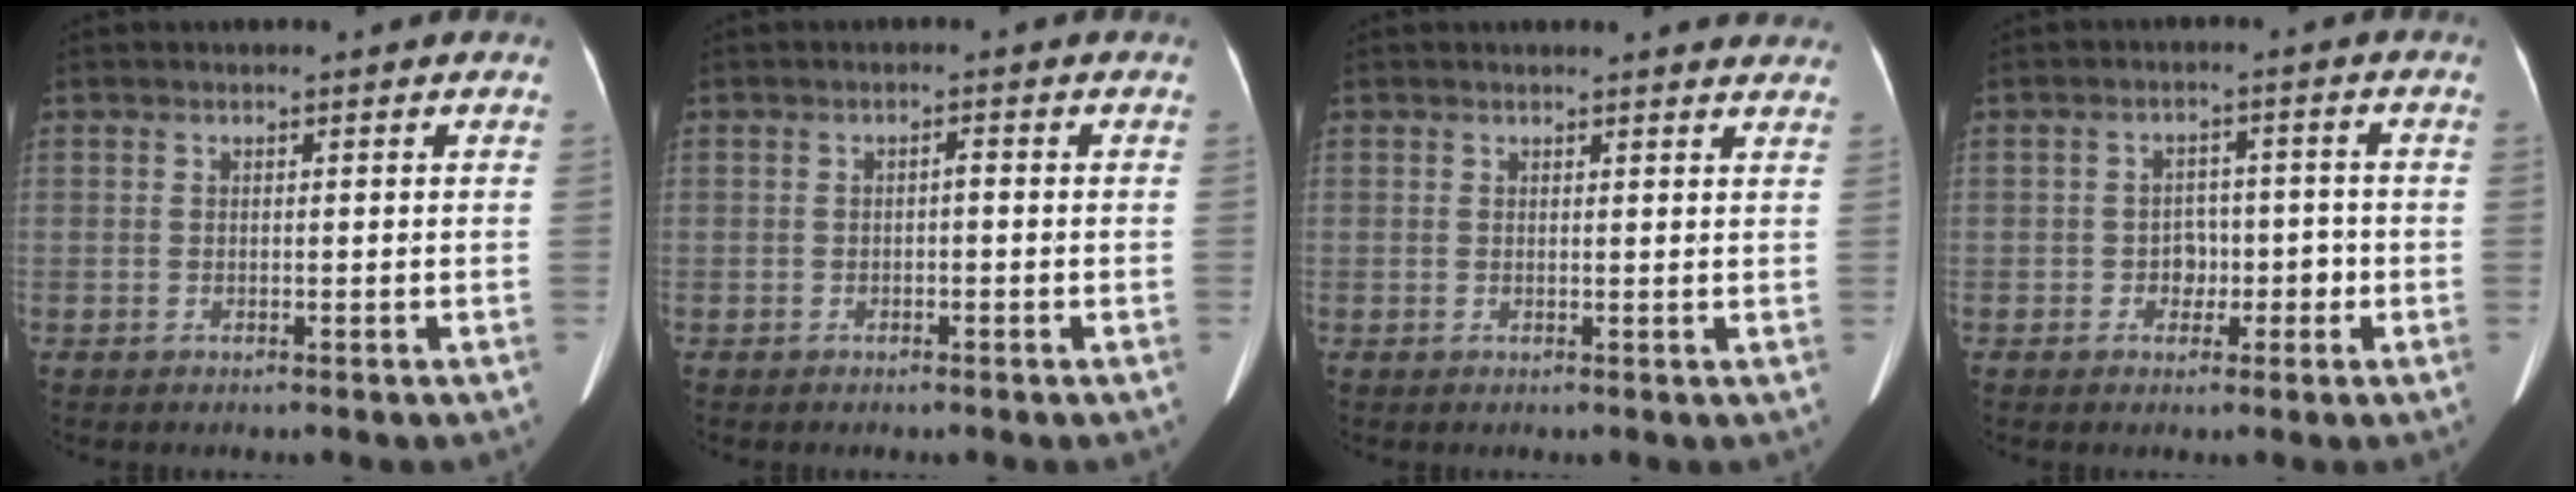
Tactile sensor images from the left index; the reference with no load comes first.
{"total": 0.9, "force": [-0.3, 0.3, 0.8], "torque": [-0.011, 0.004, -0.006]}
{"total": 7.7, "force": [7.4, 1.1, 1.9], "torque": [-0.009, -0.001, 0.059]}
{"total": 3.8, "force": [-1.3, 2.8, 2.3], "torque": [-0.031, 0.016, -0.017]}